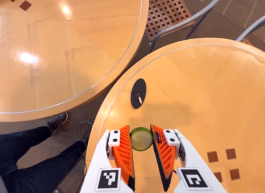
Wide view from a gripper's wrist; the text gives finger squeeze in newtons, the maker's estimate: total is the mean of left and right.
{"total": 9.8, "left": 10.1, "right": 9.6}